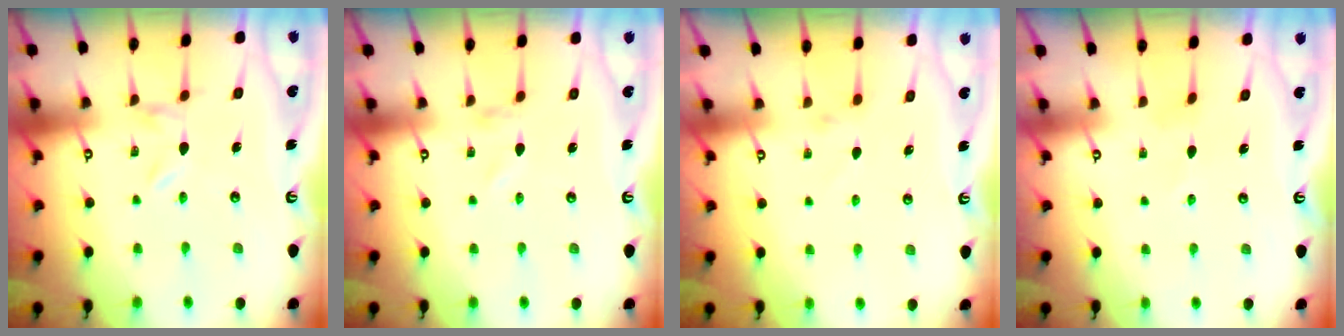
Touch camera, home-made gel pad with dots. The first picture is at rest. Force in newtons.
{"total": 0.0}
{"total": 3.2, "press": 3.2, "slide": 0.5}
{"total": 1.9, "press": 1.9, "slide": 0.4}